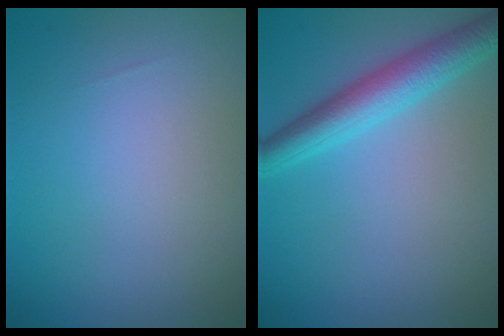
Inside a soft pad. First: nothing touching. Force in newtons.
{"total": 4.3, "press": 4.3, "slide": 0.0}